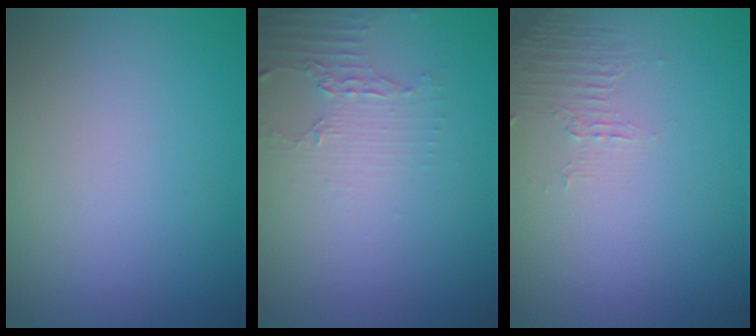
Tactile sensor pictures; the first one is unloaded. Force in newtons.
{"total": 2.2, "press": 1.6, "slide": 1.5}
{"total": 1.1, "press": 0.2, "slide": 1.0}